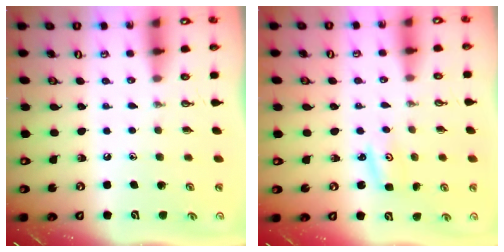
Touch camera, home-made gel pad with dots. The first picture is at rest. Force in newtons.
{"total": 2.9, "press": 2.9, "slide": 0.3}